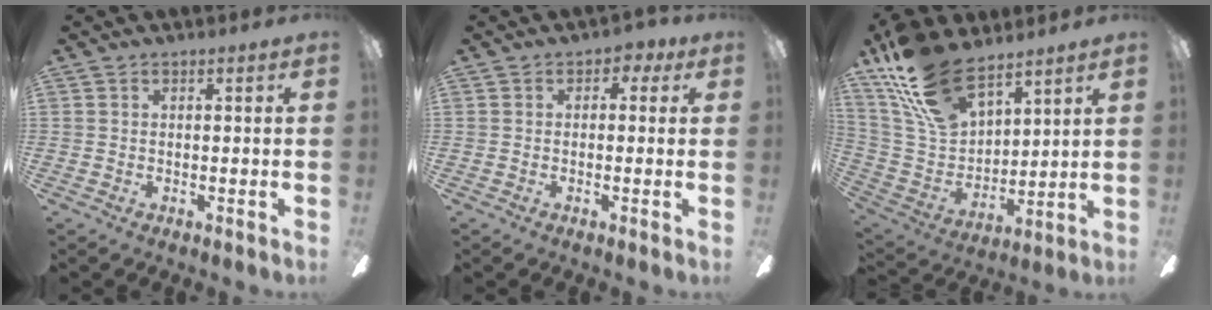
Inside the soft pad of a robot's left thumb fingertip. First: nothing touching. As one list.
[{"total": 2.4, "force": [-0.3, 2.0, 1.3], "torque": [-0.018, 0.009, -0.007]}, {"total": 20.1, "force": [14.3, 9.8, 10.2], "torque": [-0.217, -0.071, 0.265]}]